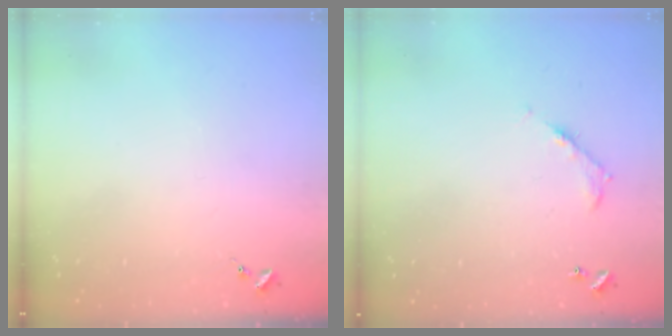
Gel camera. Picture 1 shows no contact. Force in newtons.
{"total": 5.3, "press": 5.3, "slide": 0.4}